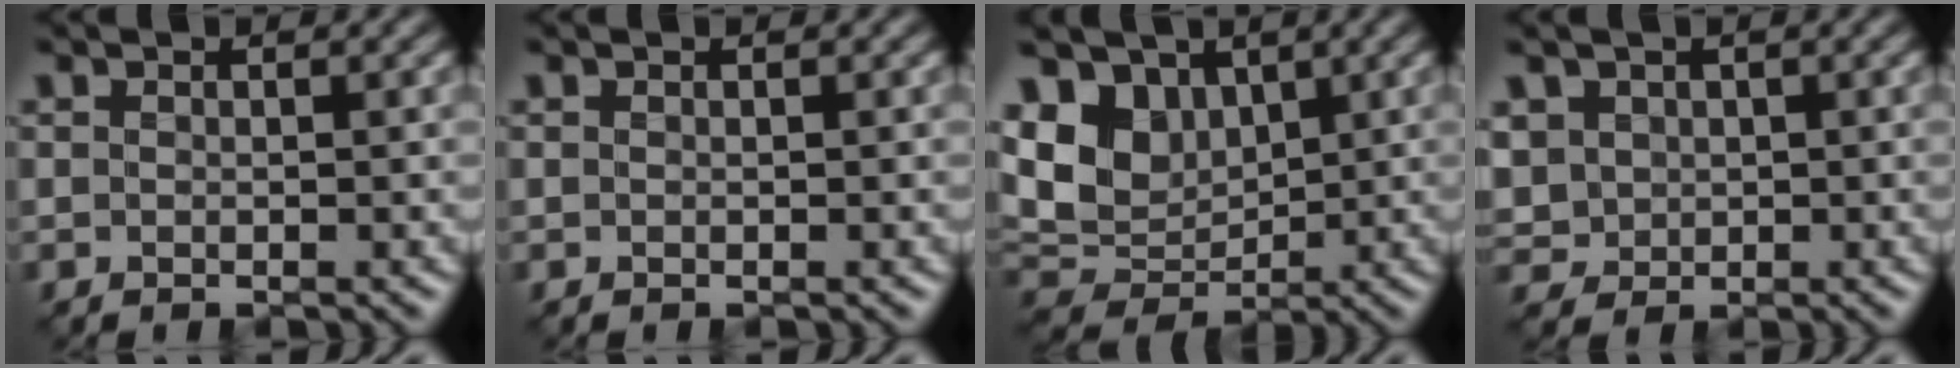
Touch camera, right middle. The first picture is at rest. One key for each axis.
{"total": 0.0}
{"total": 7.1, "fx": 2.2, "fy": 5.3, "fz": 4.1, "tx": -0.092, "ty": -0.005, "tz": 0.033}
{"total": 4.0, "fx": 1.1, "fy": 3.4, "fz": 1.6, "tx": -0.073, "ty": 0.009, "tz": 0.038}